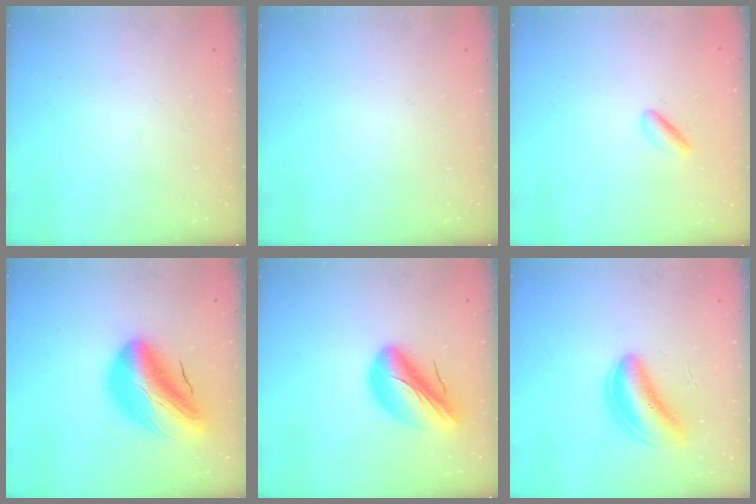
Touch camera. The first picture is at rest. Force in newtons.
{"total": 0.0}
{"total": 2.2, "press": 1.9, "slide": 1.2}
{"total": 21.8, "press": 21.0, "slide": 5.8}
{"total": 14.9, "press": 14.4, "slide": 4.0}
{"total": 6.0, "press": 5.5, "slide": 2.5}